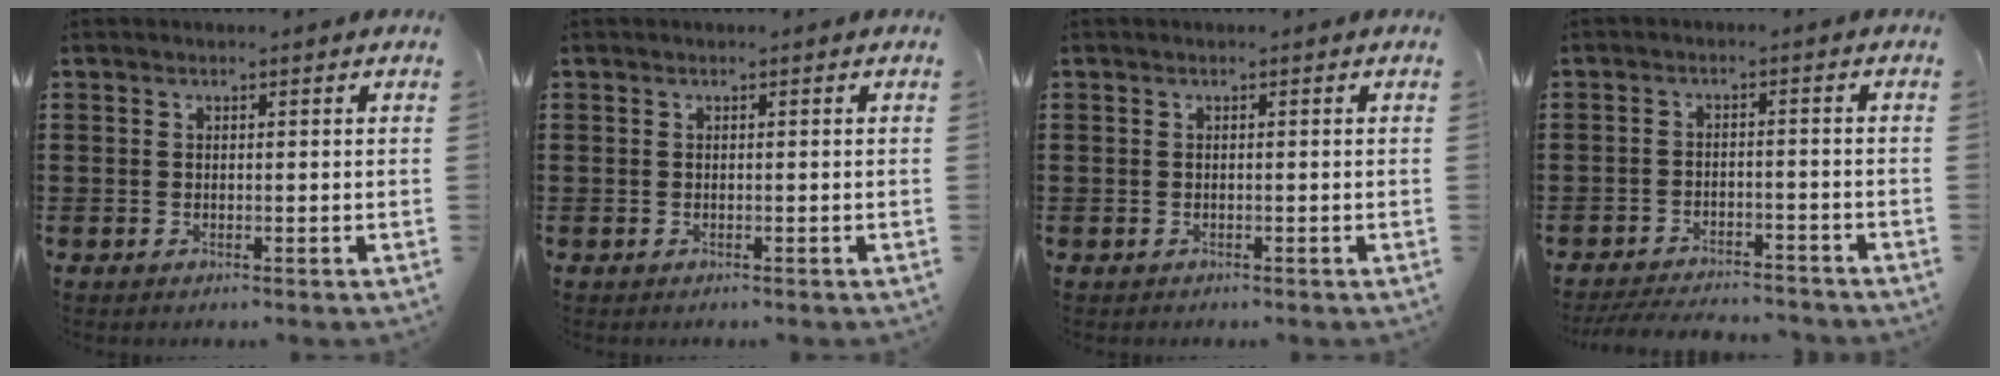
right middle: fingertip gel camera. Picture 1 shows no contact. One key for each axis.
{"total": 0.0}
{"total": 0.0}
{"total": 3.8, "fx": -3.7, "fy": 0.4, "fz": 0.8, "tx": -0.020, "ty": 0.000, "tz": -0.079}